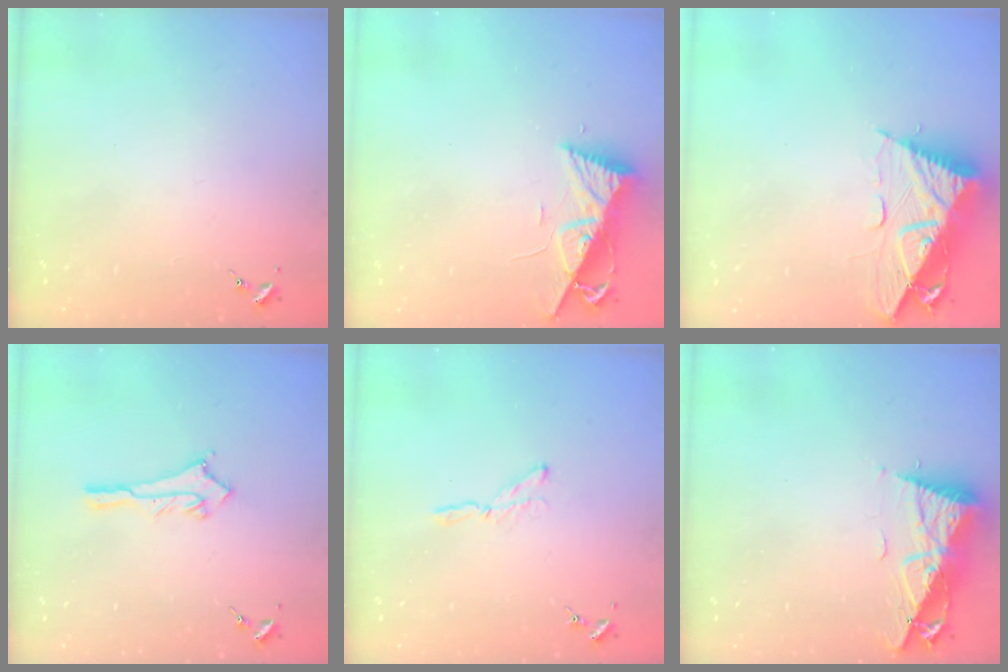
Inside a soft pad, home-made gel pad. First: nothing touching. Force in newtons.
{"total": 8.2, "press": 8.2, "slide": 0.6}
{"total": 13.3, "press": 13.2, "slide": 1.4}
{"total": 9.0, "press": 9.0, "slide": 0.6}
{"total": 3.9, "press": 3.9, "slide": 0.3}
{"total": 10.7, "press": 10.6, "slide": 1.4}